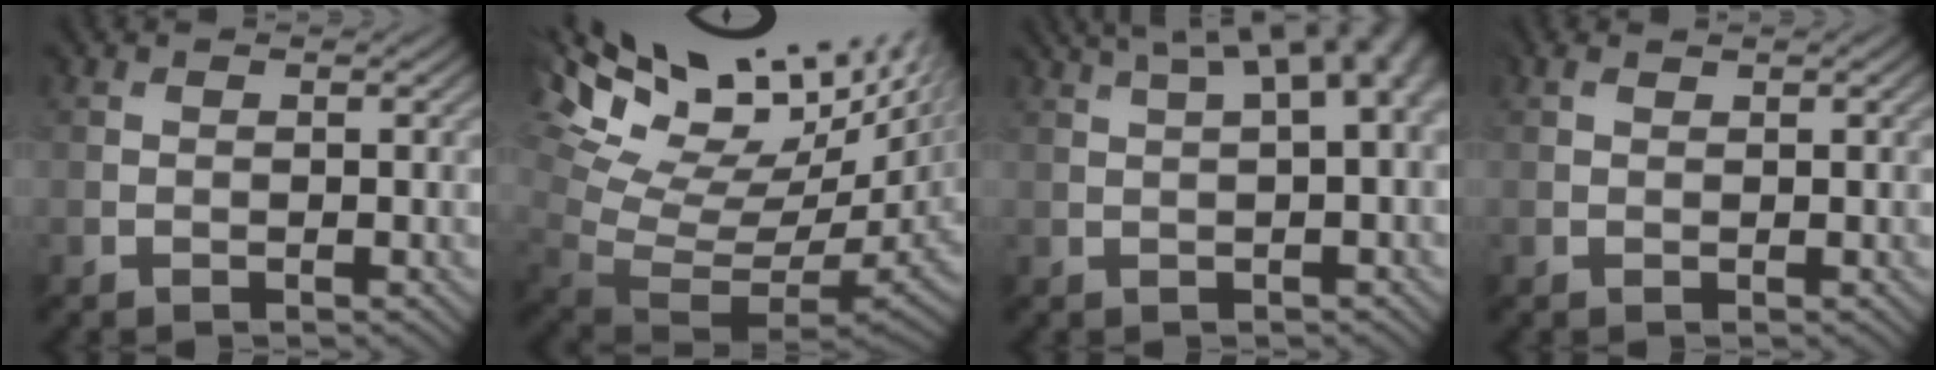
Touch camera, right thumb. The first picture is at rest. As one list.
[{"total": 16.1, "force": [6.3, 6.3, 13.4], "torque": [-0.204, 0.030, 0.156]}, {"total": 8.9, "force": [2.8, 3.1, 7.8], "torque": [-0.097, 0.032, 0.040]}, {"total": 0.9, "force": [0.7, 0.3, 0.5], "torque": [-0.012, 0.002, 0.014]}]